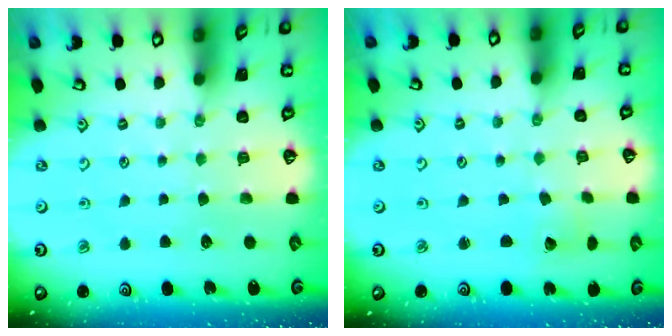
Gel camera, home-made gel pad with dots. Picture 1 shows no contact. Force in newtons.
{"total": 2.0, "press": 2.0, "slide": 0.1}